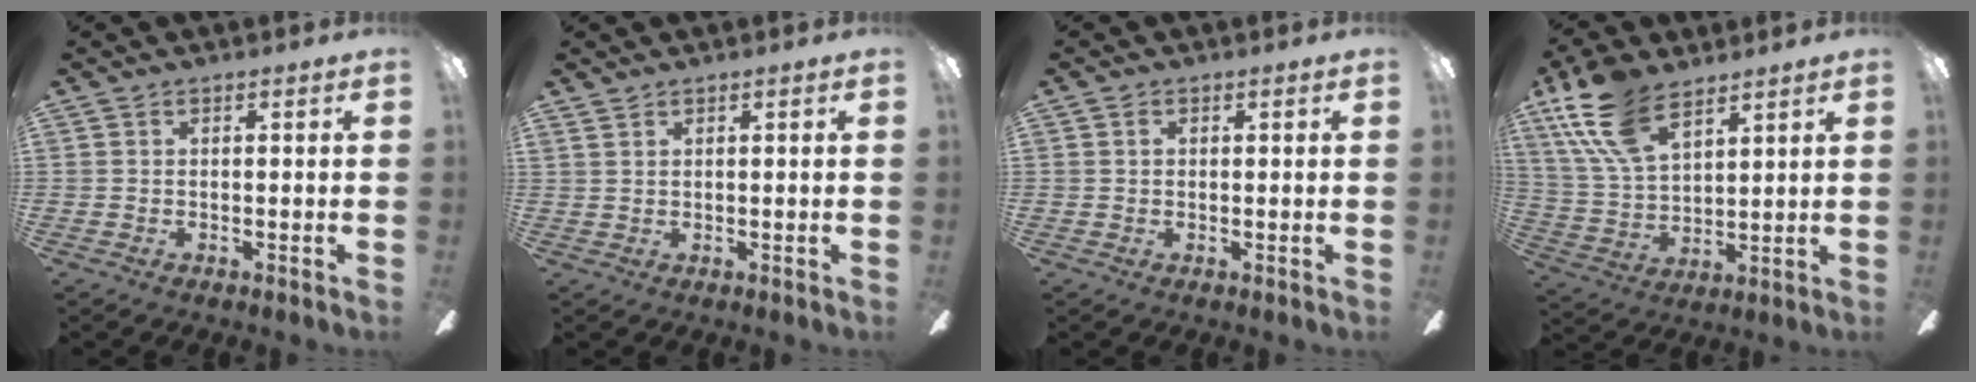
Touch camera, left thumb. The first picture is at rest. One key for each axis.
{"total": 1.1, "fx": 1.0, "fy": 0.4, "fz": 0.2, "tx": -0.006, "ty": 0.000, "tz": 0.018}
{"total": 1.1, "fx": 0.4, "fy": 0.9, "fz": 0.6, "tx": -0.011, "ty": 0.006, "tz": 0.006}
{"total": 16.1, "fx": 10.0, "fy": 7.6, "fz": 10.0, "tx": -0.231, "ty": -0.028, "tz": 0.183}